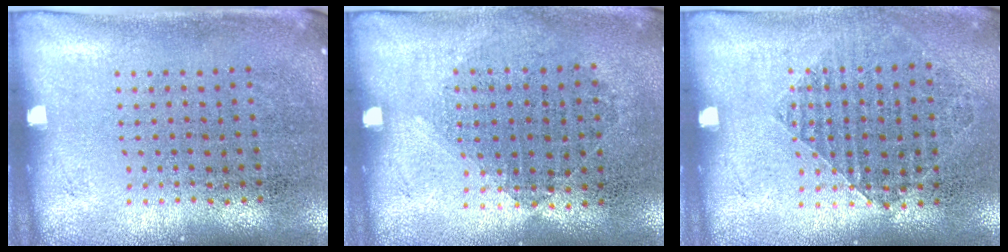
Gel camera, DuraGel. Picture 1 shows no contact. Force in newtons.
{"total": 0.9, "press": 0.8, "slide": 0.4}
{"total": 0.9, "press": 0.9, "slide": 0.2}